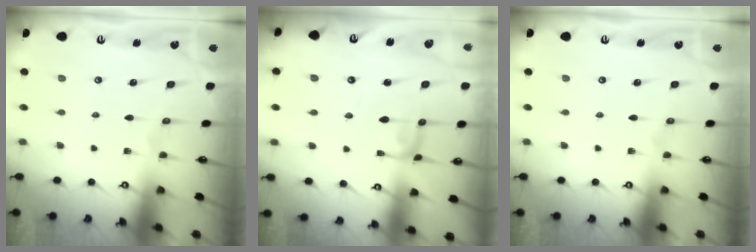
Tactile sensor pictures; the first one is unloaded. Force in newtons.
{"total": 2.1, "press": 2.1, "slide": 0.1}
{"total": 0.0}